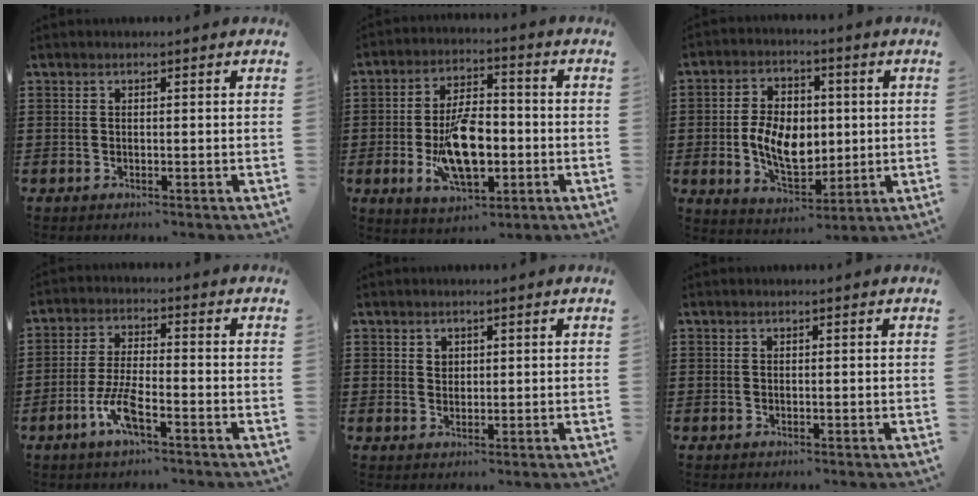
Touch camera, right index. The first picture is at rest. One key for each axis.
{"total": 11.6, "fx": -2.6, "fy": 5.5, "fz": 9.9, "tx": -0.185, "ty": -0.007, "tz": -0.047}
{"total": 8.7, "fx": -0.3, "fy": 5.7, "fz": 6.5, "tx": -0.138, "ty": 0.008, "tz": -0.007}
{"total": 6.5, "fx": -3.4, "fy": 1.5, "fz": 5.4, "tx": -0.127, "ty": -0.013, "tz": -0.068}
{"total": 1.4, "fx": 0.9, "fy": 1.1, "fz": 0.3, "tx": -0.009, "ty": 0.004, "tz": 0.017}
{"total": 0.0}